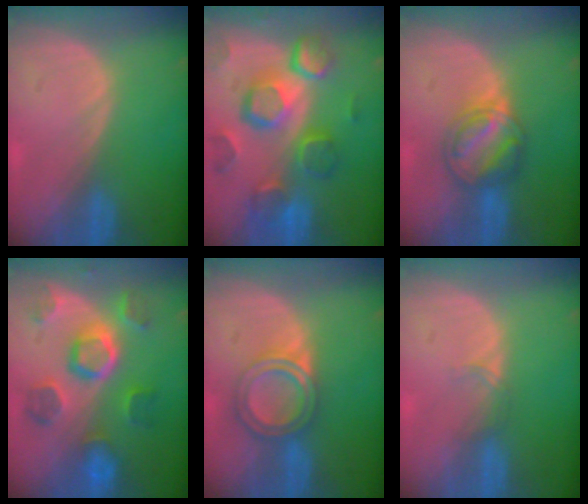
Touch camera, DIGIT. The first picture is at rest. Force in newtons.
{"total": 12.4, "press": 10.6, "slide": 6.3}
{"total": 6.4, "press": 6.2, "slide": 1.7}
{"total": 9.7, "press": 9.2, "slide": 3.1}
{"total": 5.9, "press": 5.4, "slide": 2.3}
{"total": 1.3, "press": 1.2, "slide": 0.2}